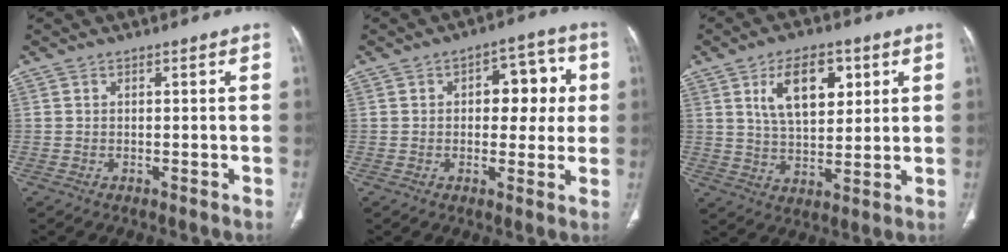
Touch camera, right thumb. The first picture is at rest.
{"total": 10.1, "force": [1.7, 6.0, 8.0], "torque": [-0.053, 0.016, 0.019]}
{"total": 12.1, "force": [4.7, 6.5, 9.0], "torque": [-0.118, -0.017, 0.086]}